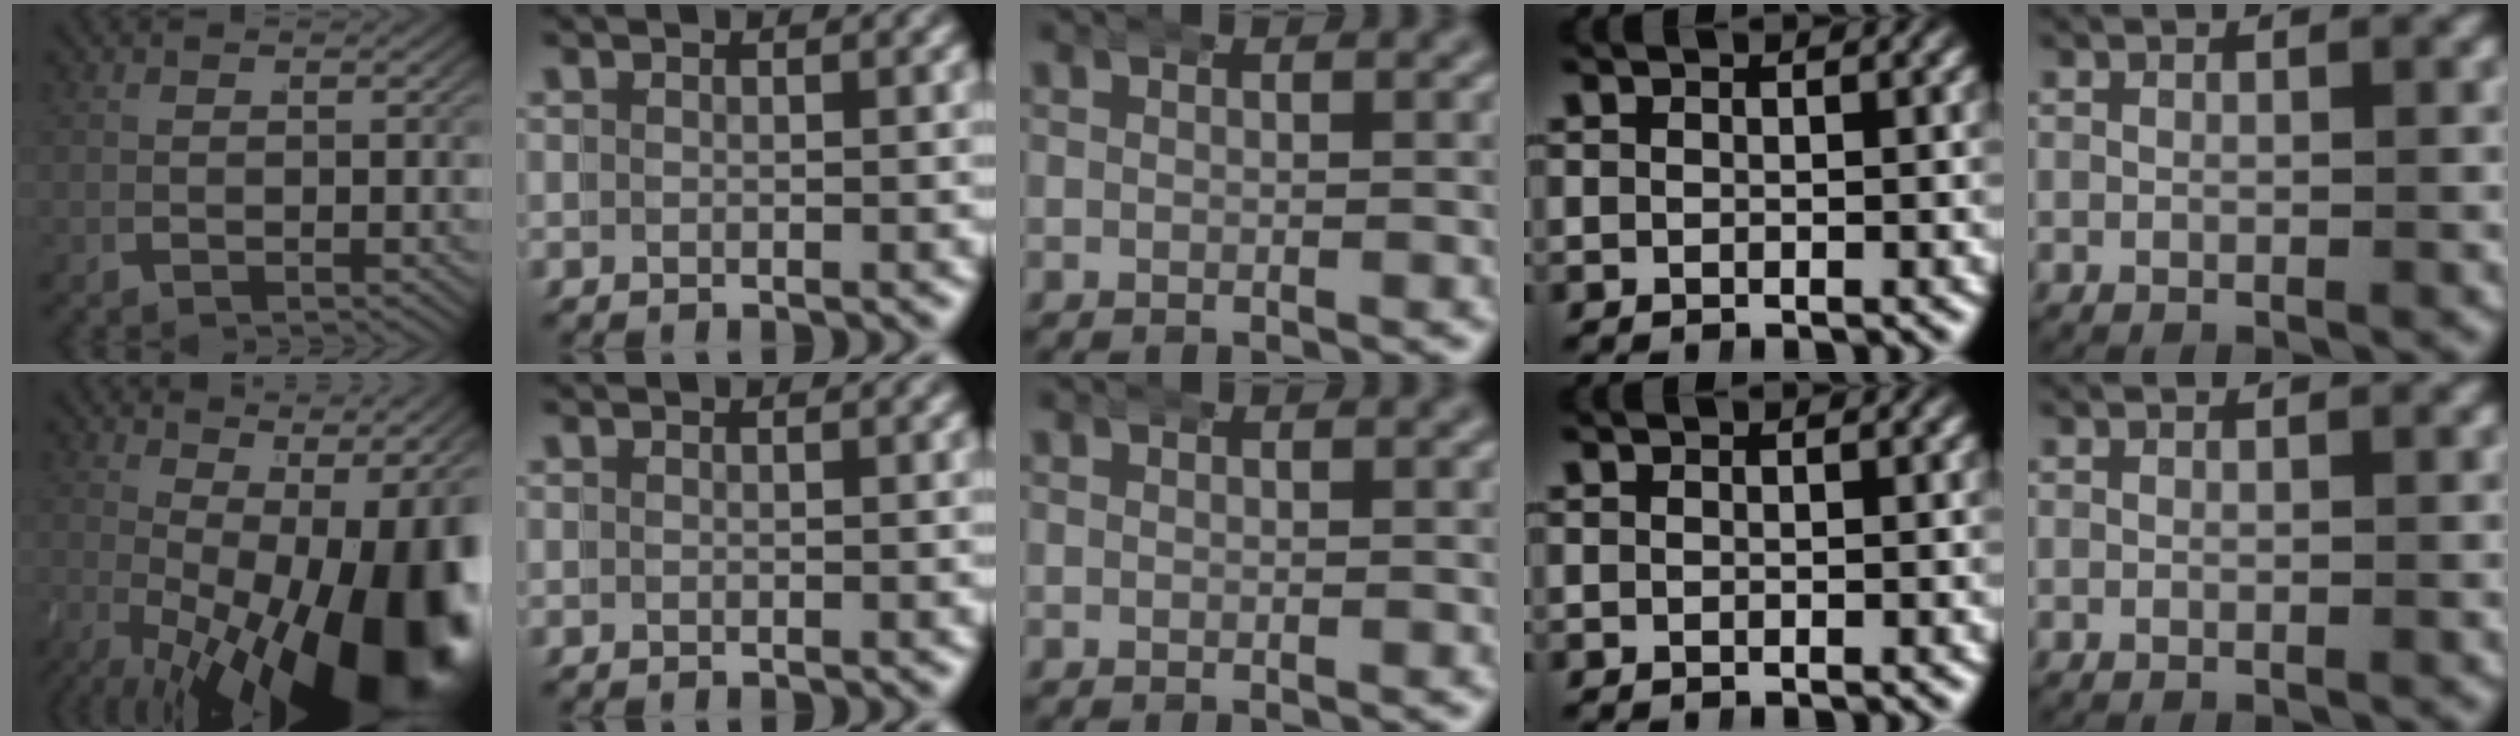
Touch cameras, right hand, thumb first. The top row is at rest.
{"thumb": {"total": 19.6, "force": [-4.2, 10.1, 16.3], "torque": [-0.253, -0.063, -0.020]}}